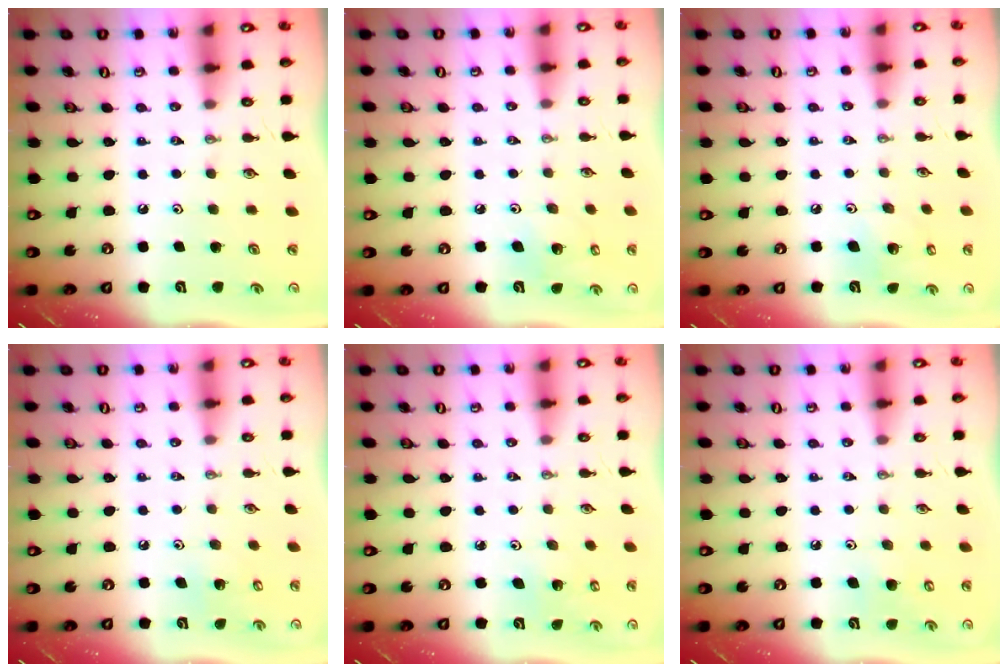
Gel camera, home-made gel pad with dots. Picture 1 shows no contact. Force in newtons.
{"total": 6.1, "press": 5.6, "slide": 2.4}
{"total": 7.2, "press": 7.0, "slide": 1.8}
{"total": 4.3, "press": 4.3, "slide": 0.3}
{"total": 3.3, "press": 3.3, "slide": 0.3}
{"total": 6.7, "press": 6.4, "slide": 1.9}